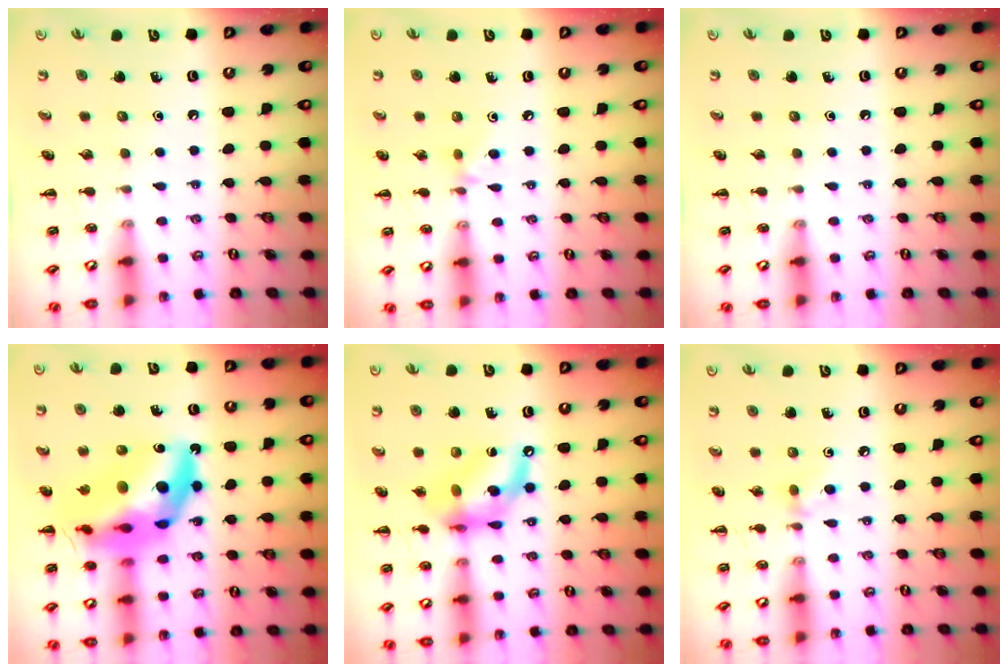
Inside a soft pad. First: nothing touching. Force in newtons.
{"total": 4.6, "press": 4.3, "slide": 1.5}
{"total": 0.0}
{"total": 22.4, "press": 21.7, "slide": 5.5}
{"total": 12.0, "press": 11.5, "slide": 3.2}
{"total": 5.0, "press": 4.6, "slide": 1.9}